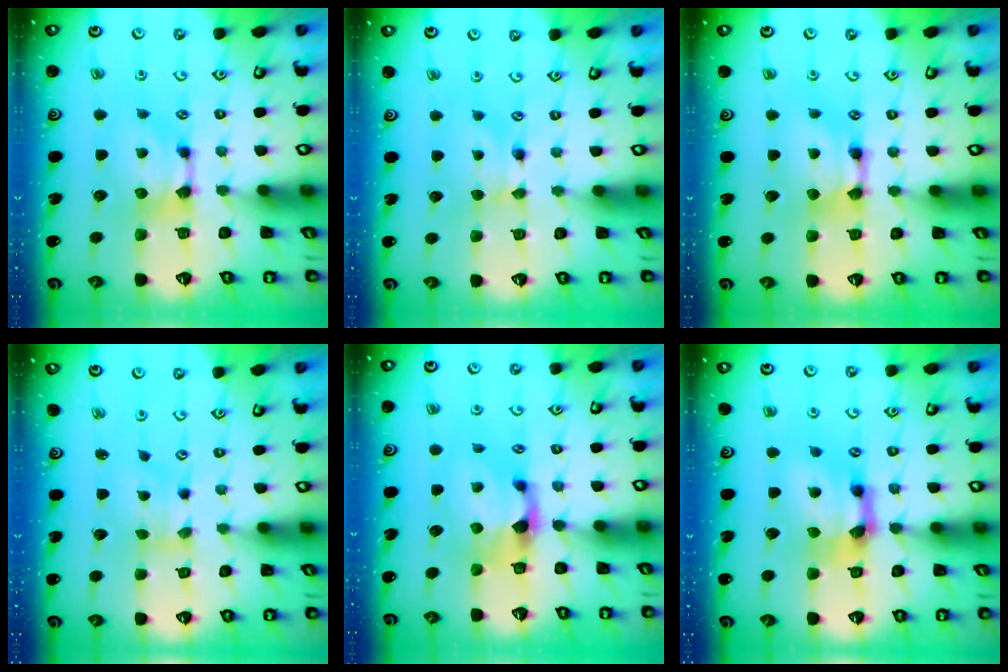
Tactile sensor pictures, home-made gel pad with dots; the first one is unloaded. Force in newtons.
{"total": 0.0}
{"total": 2.0, "press": 2.0, "slide": 0.1}
{"total": 1.4, "press": 1.0, "slide": 0.9}
{"total": 2.2, "press": 1.8, "slide": 1.1}
{"total": 4.8, "press": 3.8, "slide": 2.9}